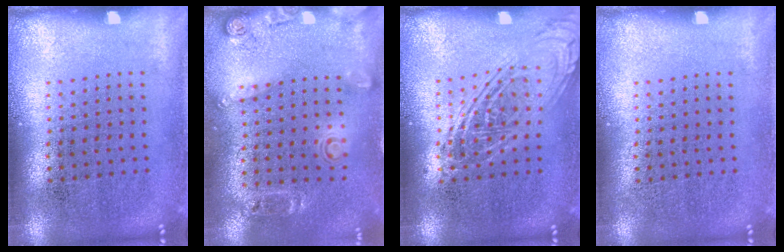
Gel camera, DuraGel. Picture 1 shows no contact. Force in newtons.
{"total": 1.8, "press": 1.2, "slide": 1.3}
{"total": 2.4, "press": 2.4, "slide": 0.2}
{"total": 0.0}